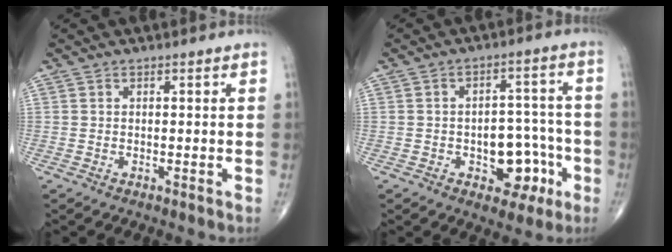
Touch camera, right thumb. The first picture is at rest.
{"total": 9.8, "force": [-3.4, 6.3, 6.7], "torque": [-0.047, 0.038, -0.040]}